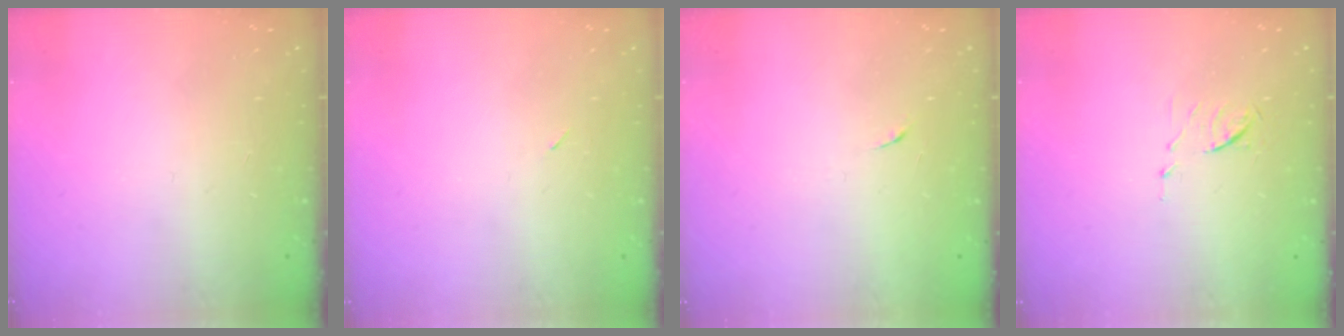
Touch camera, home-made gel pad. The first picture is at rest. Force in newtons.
{"total": 2.3, "press": 1.9, "slide": 1.2}
{"total": 4.0, "press": 3.9, "slide": 0.8}
{"total": 5.8, "press": 5.8, "slide": 0.8}